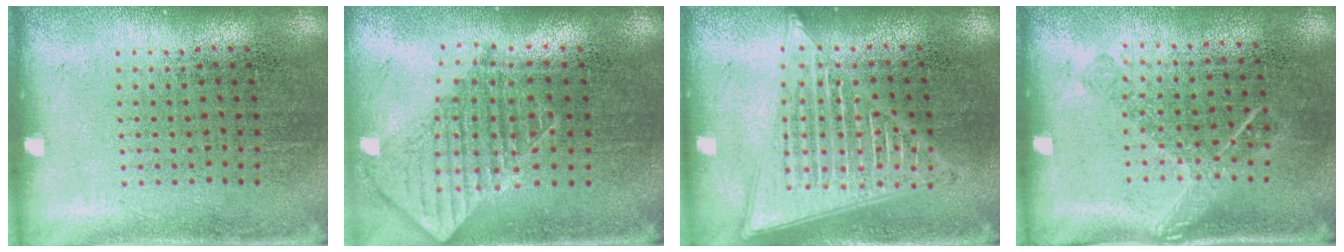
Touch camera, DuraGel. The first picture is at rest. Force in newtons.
{"total": 1.7, "press": 1.3, "slide": 1.0}
{"total": 2.9, "press": 2.8, "slide": 0.4}
{"total": 1.3, "press": 1.0, "slide": 0.8}